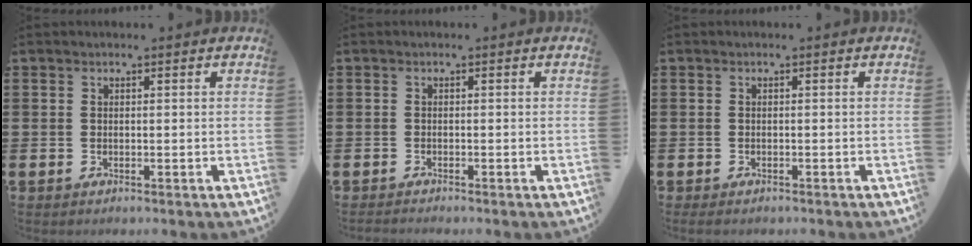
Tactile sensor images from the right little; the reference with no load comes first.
{"total": 0.5, "force": [-0.5, 0.0, 0.0], "torque": [-0.001, -0.003, -0.010]}
{"total": 0.5, "force": [-0.3, 0.2, 0.3], "torque": [-0.008, 0.001, -0.007]}